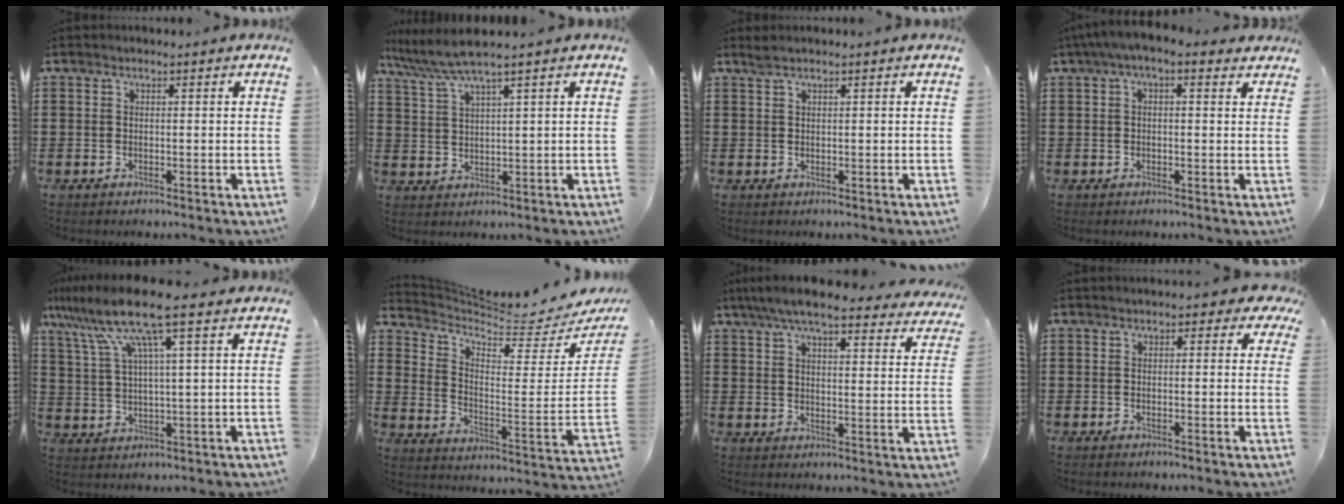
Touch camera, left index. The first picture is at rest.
{"total": 5.2, "force": [3.9, 0.0, 3.4], "torque": [-0.079, -0.010, 0.066]}
{"total": 1.1, "force": [0.8, 0.0, 0.8], "torque": [-0.017, 0.000, 0.016]}
{"total": 2.7, "force": [0.7, 1.1, 2.3], "torque": [-0.045, 0.007, 0.009]}
{"total": 11.0, "force": [6.4, 0.6, 8.9], "torque": [-0.212, -0.021, 0.102]}
{"total": 5.3, "force": [4.9, 1.0, 1.8], "torque": [-0.059, -0.048, 0.078]}
{"total": 7.9, "force": [6.9, 0.7, 3.7], "torque": [-0.094, -0.023, 0.124]}
{"total": 1.3, "force": [0.2, 0.8, 1.0], "torque": [-0.016, 0.004, -0.002]}